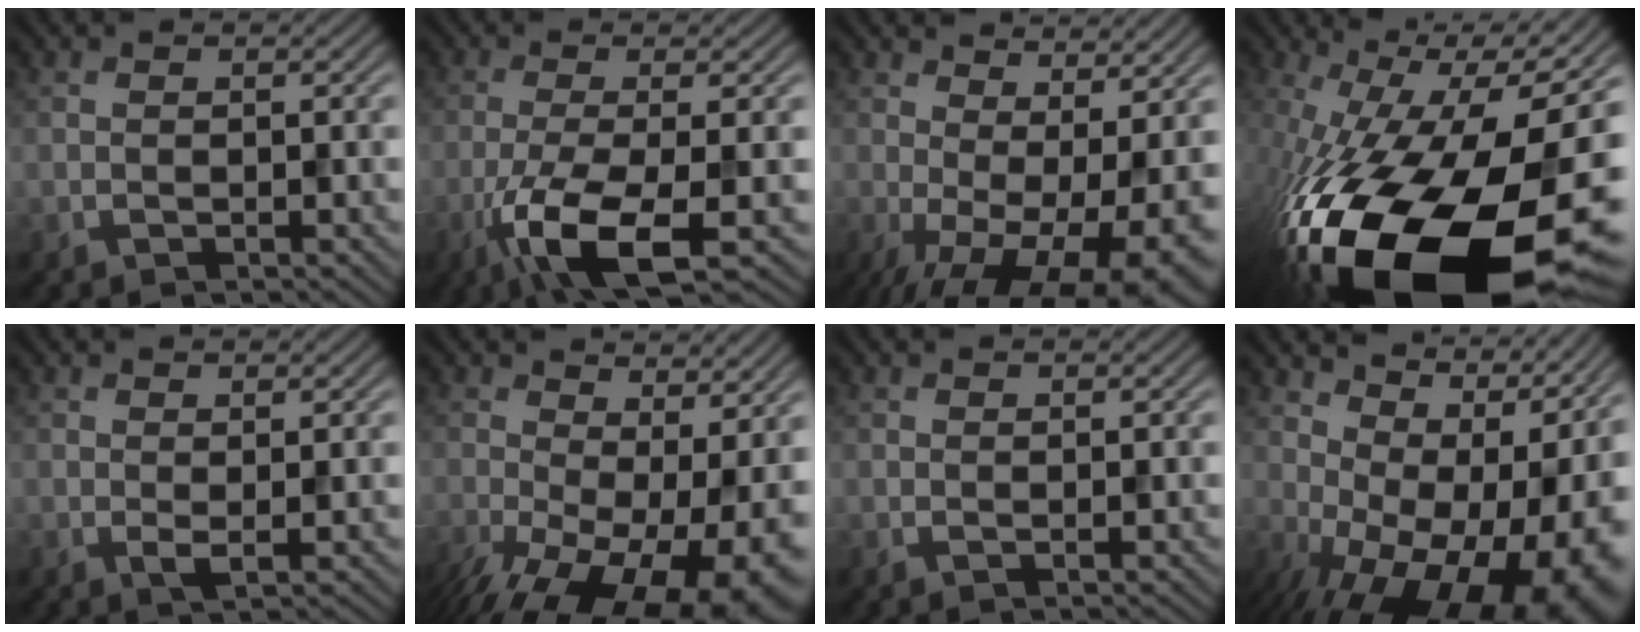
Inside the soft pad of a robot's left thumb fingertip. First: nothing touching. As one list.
[{"total": 9.0, "force": [-4.4, 2.3, 7.5], "torque": [-0.134, -0.013, -0.082]}, {"total": 13.9, "force": [-3.3, 6.1, 12.0], "torque": [-0.173, -0.016, -0.020]}, {"total": 22.6, "force": [-9.3, 11.8, 17.0], "torque": [-0.338, -0.089, -0.122]}, {"total": 0.8, "force": [0.5, 0.1, 0.6], "torque": [-0.012, -0.006, 0.013]}, {"total": 16.1, "force": [-5.5, 7.9, 12.9], "torque": [-0.222, -0.051, -0.056]}, {"total": 0.6, "force": [0.3, 0.2, 0.5], "torque": [-0.004, -0.001, 0.005]}, {"total": 17.5, "force": [-3.0, 10.5, 13.6], "torque": [-0.135, 0.015, -0.016]}]